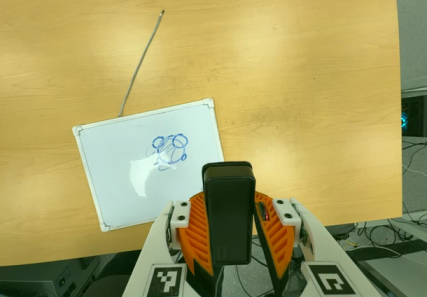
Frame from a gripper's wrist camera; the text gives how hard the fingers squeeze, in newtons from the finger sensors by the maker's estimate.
{"total": 7.9, "left": 6.8, "right": 8.9}